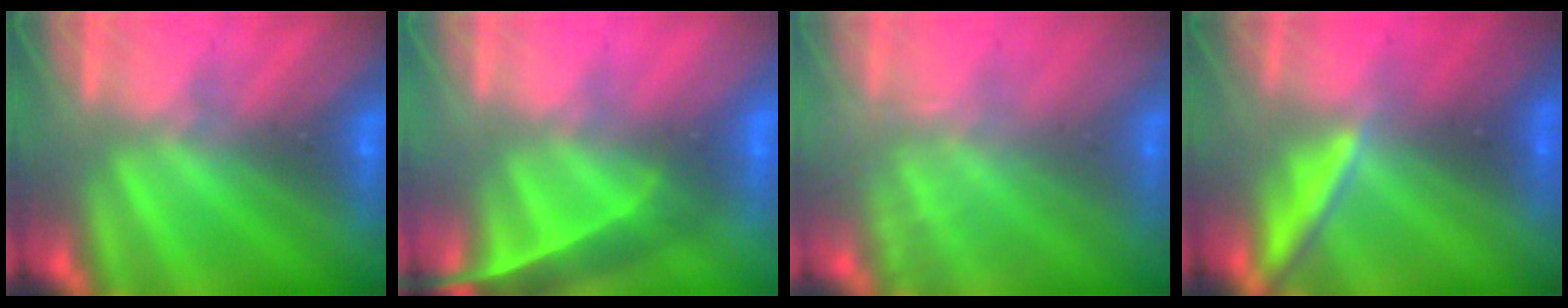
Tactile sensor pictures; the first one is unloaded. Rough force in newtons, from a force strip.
{"total": 4.5}
{"total": 2.0}
{"total": 1.6}